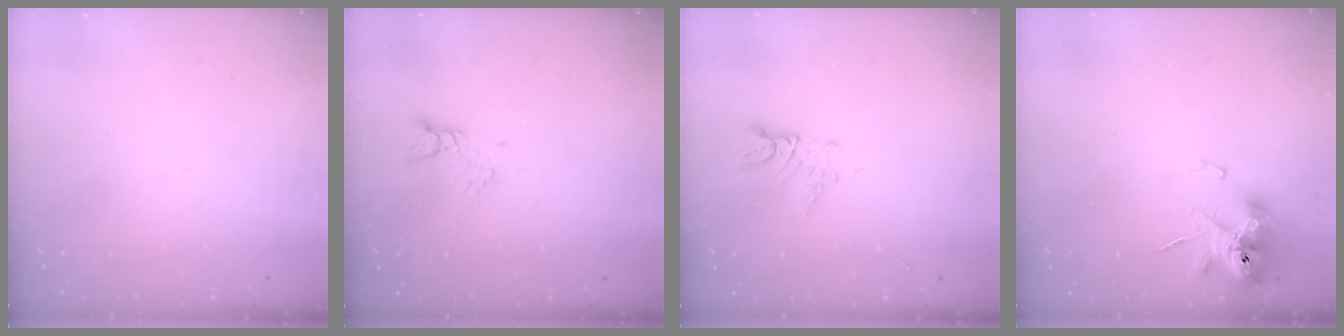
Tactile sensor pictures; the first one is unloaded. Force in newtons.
{"total": 3.1, "press": 3.1, "slide": 0.2}
{"total": 2.7, "press": 2.7, "slide": 0.3}
{"total": 10.8, "press": 10.7, "slide": 1.5}